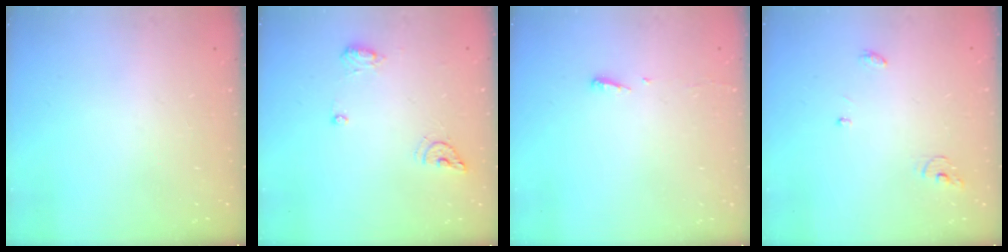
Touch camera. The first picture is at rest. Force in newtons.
{"total": 7.7, "press": 7.6, "slide": 1.3}
{"total": 6.5, "press": 2.8, "slide": 5.8}
{"total": 3.9, "press": 3.9, "slide": 0.2}